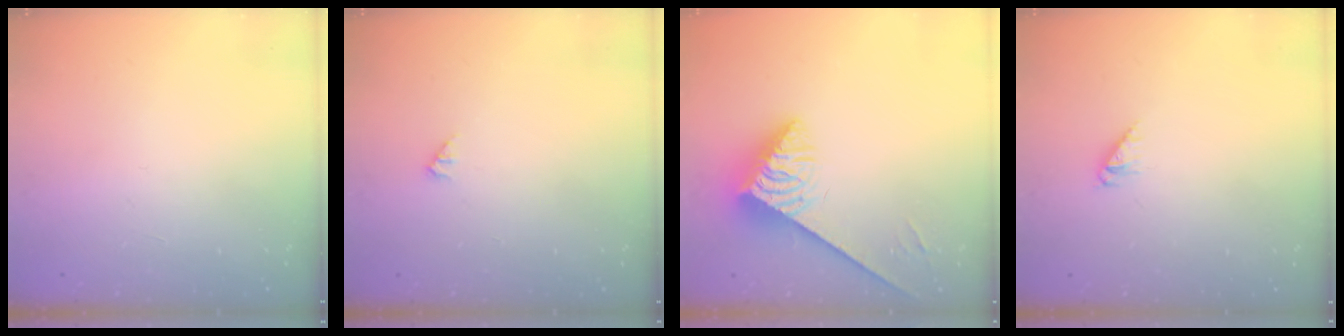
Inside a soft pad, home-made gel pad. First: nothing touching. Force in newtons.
{"total": 0.9, "press": 0.8, "slide": 0.2}
{"total": 3.8, "press": 3.7, "slide": 0.6}
{"total": 3.0, "press": 3.0, "slide": 0.4}